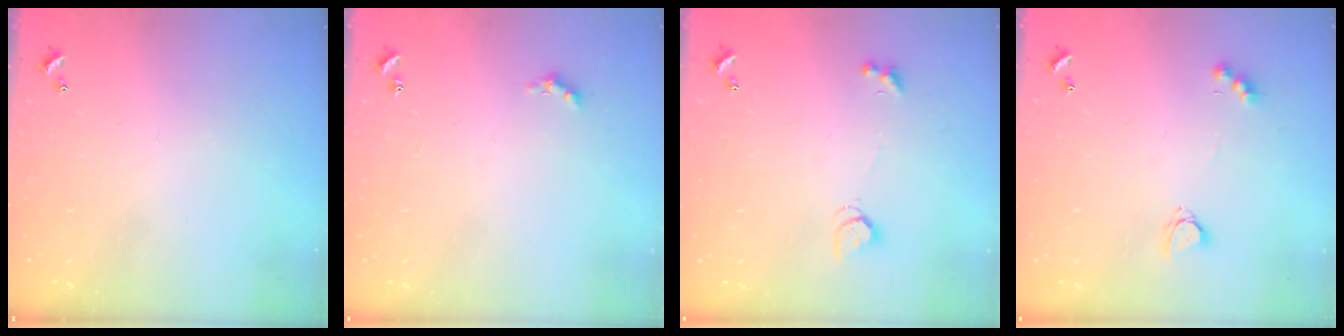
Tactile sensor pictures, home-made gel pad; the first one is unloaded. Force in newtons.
{"total": 2.4, "press": 2.3, "slide": 0.6}
{"total": 2.2, "press": 2.1, "slide": 0.6}
{"total": 3.2, "press": 3.1, "slide": 0.6}